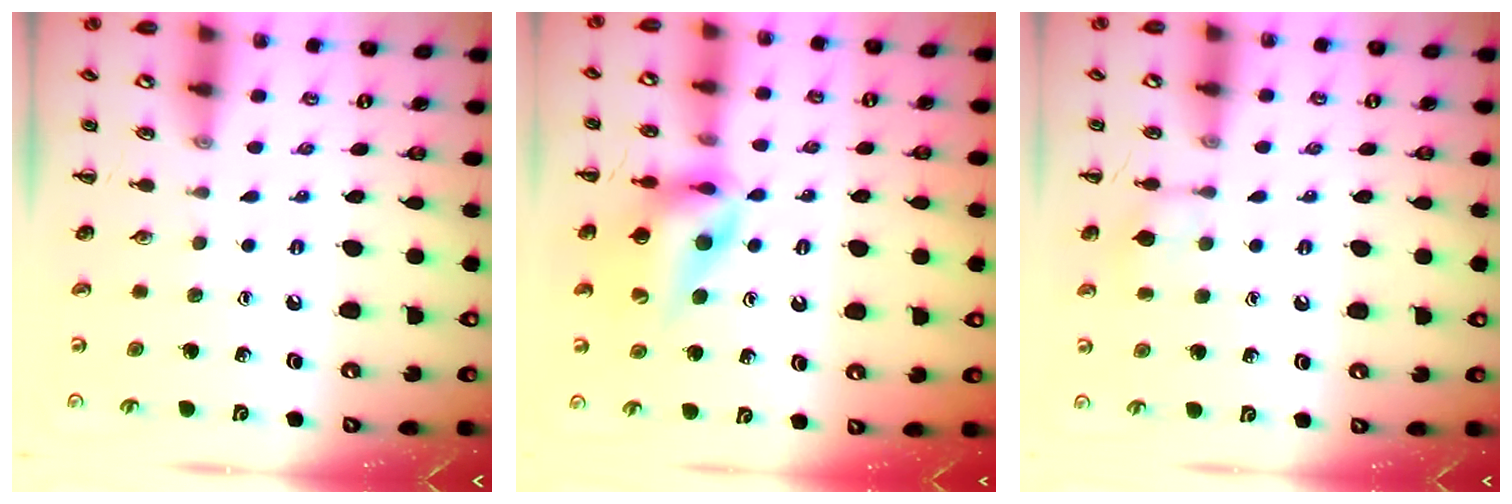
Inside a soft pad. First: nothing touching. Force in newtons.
{"total": 11.5, "press": 11.0, "slide": 3.6}
{"total": 7.4, "press": 7.3, "slide": 1.5}